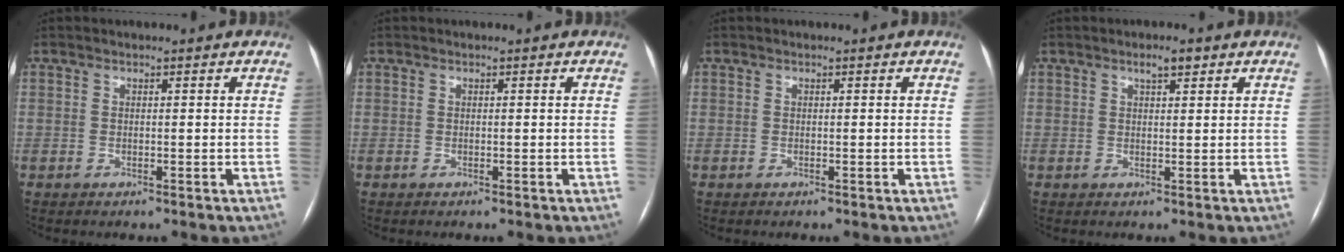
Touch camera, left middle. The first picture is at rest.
{"total": 0.0}
{"total": 0.0}
{"total": 2.4, "force": [1.5, 0.7, 1.7], "torque": [-0.030, 0.004, 0.024]}